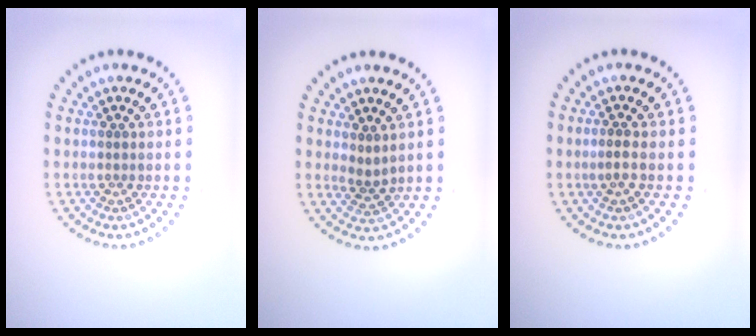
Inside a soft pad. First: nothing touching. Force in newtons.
{"total": 1.6, "press": 1.1, "slide": 1.2}
{"total": 1.0, "press": 0.8, "slide": 0.6}